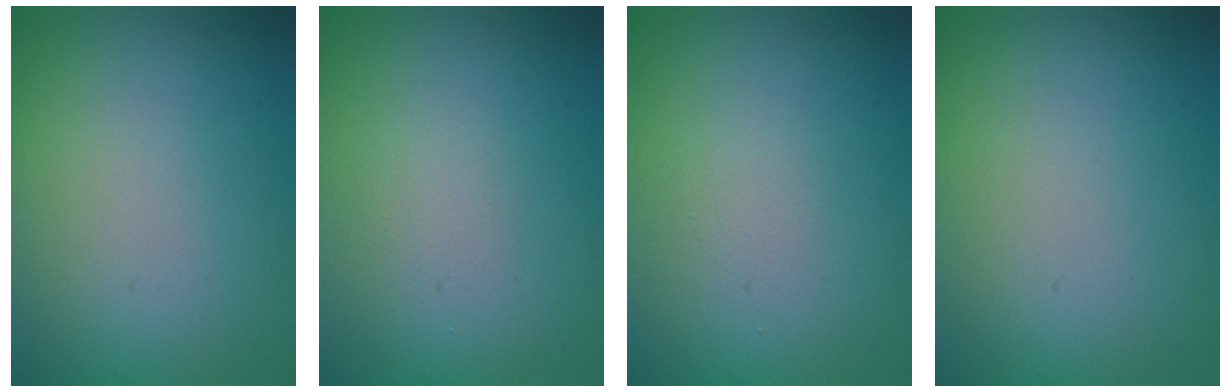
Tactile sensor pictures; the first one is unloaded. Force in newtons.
{"total": 0.7, "press": 0.7, "slide": 0.0}
{"total": 0.7, "press": 0.7, "slide": 0.0}
{"total": 0.0}